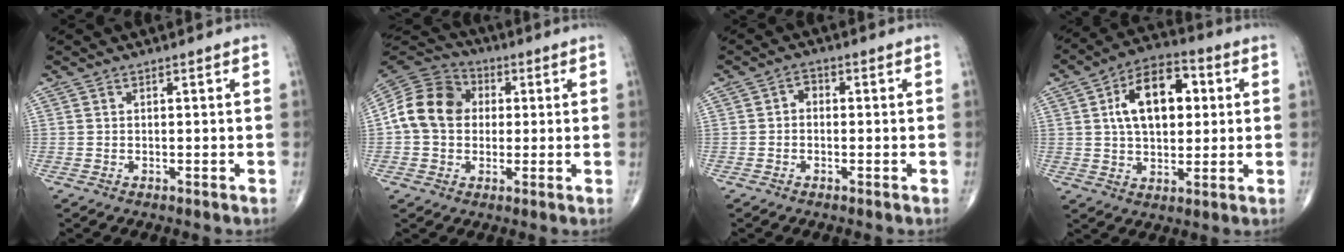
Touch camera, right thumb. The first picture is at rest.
{"total": 13.4, "force": [1.1, 10.9, 7.7], "torque": [-0.130, 0.028, 0.012]}
{"total": 2.2, "force": [-0.2, 1.7, 1.4], "torque": [-0.006, 0.012, -0.014]}
{"total": 14.9, "force": [3.1, 8.8, 11.5], "torque": [-0.161, 0.012, 0.044]}